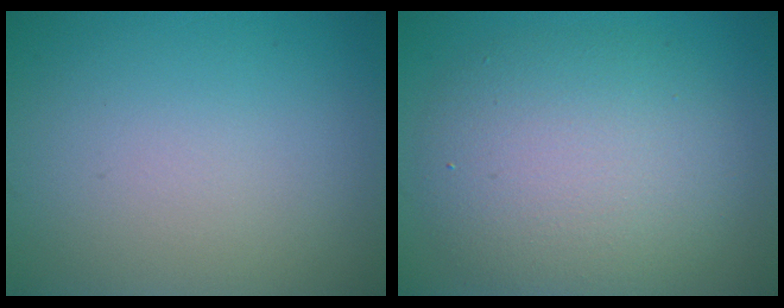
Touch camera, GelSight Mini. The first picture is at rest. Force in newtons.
{"total": 7.0, "press": 7.0, "slide": 0.3}